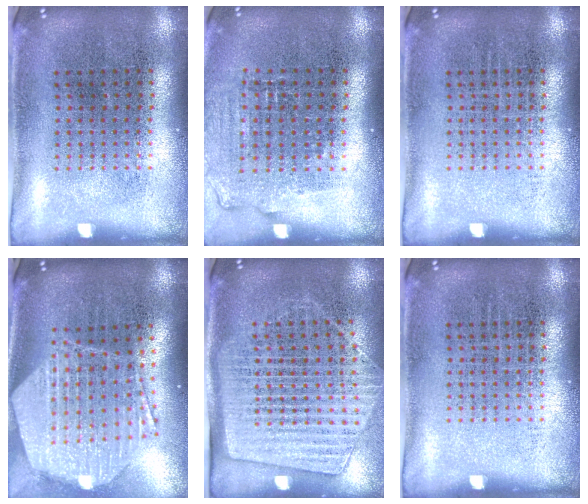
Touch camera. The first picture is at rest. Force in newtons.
{"total": 1.1, "press": 1.1, "slide": 0.4}
{"total": 0.0}
{"total": 2.7, "press": 2.1, "slide": 1.7}
{"total": 1.7, "press": 1.4, "slide": 1.0}
{"total": 0.0}